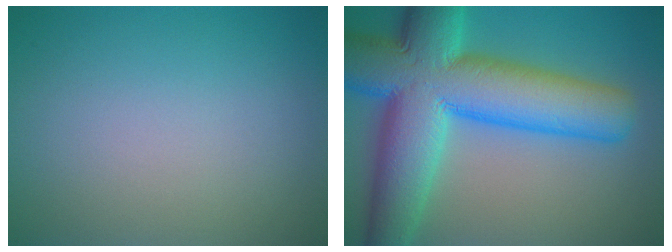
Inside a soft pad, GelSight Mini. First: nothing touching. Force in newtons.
{"total": 15.0, "press": 15.0, "slide": 0.4}